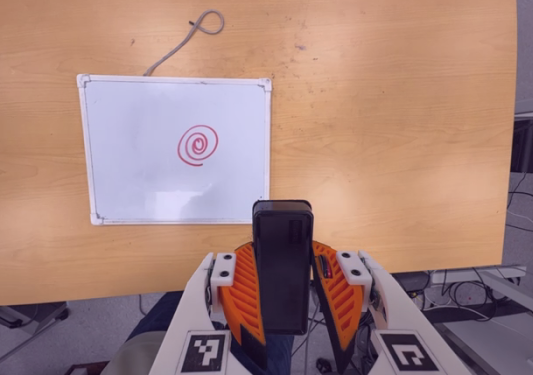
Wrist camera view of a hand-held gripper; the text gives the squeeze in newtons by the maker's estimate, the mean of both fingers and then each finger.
{"total": 8.5, "left": 7.1, "right": 10.0}